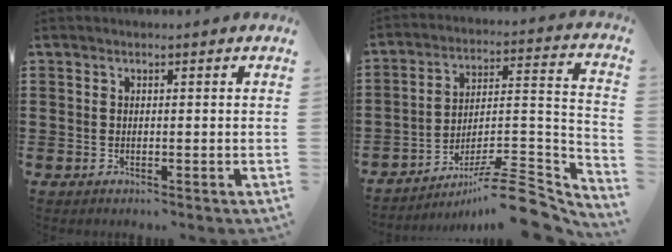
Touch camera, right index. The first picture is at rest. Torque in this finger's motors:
{"motor_torque": [0.37, -0.34, 0.21, 0.04]}